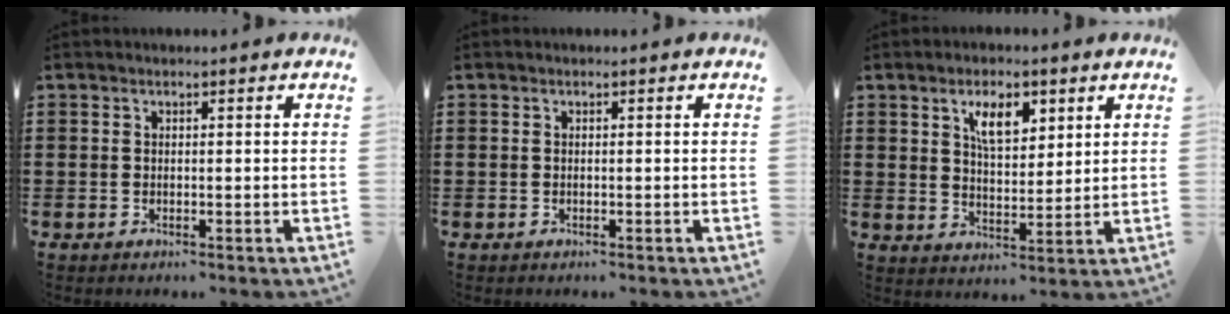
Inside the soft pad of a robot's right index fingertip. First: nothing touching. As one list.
[{"total": 0.0}, {"total": 6.3, "force": [3.2, 2.8, 4.6], "torque": [-0.085, 0.003, 0.053]}]